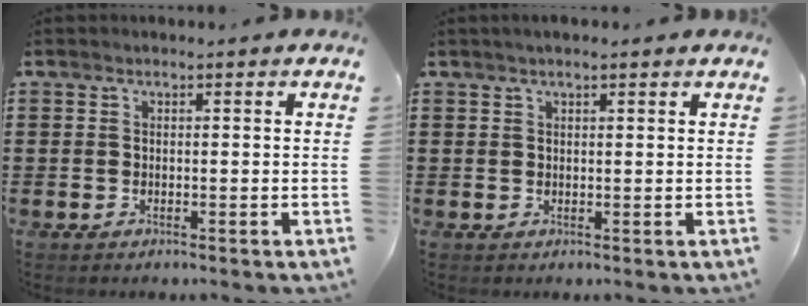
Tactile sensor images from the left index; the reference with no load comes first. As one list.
[{"total": 1.4, "force": [1.1, 0.2, 0.9], "torque": [-0.018, 0.003, 0.019]}]